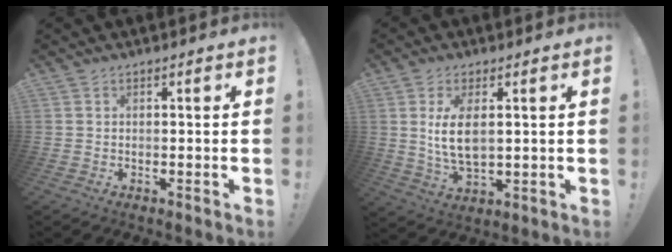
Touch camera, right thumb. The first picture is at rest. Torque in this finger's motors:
{"motor_torque": [0.05, 0.19, 0.44, 0.66, 0.03]}